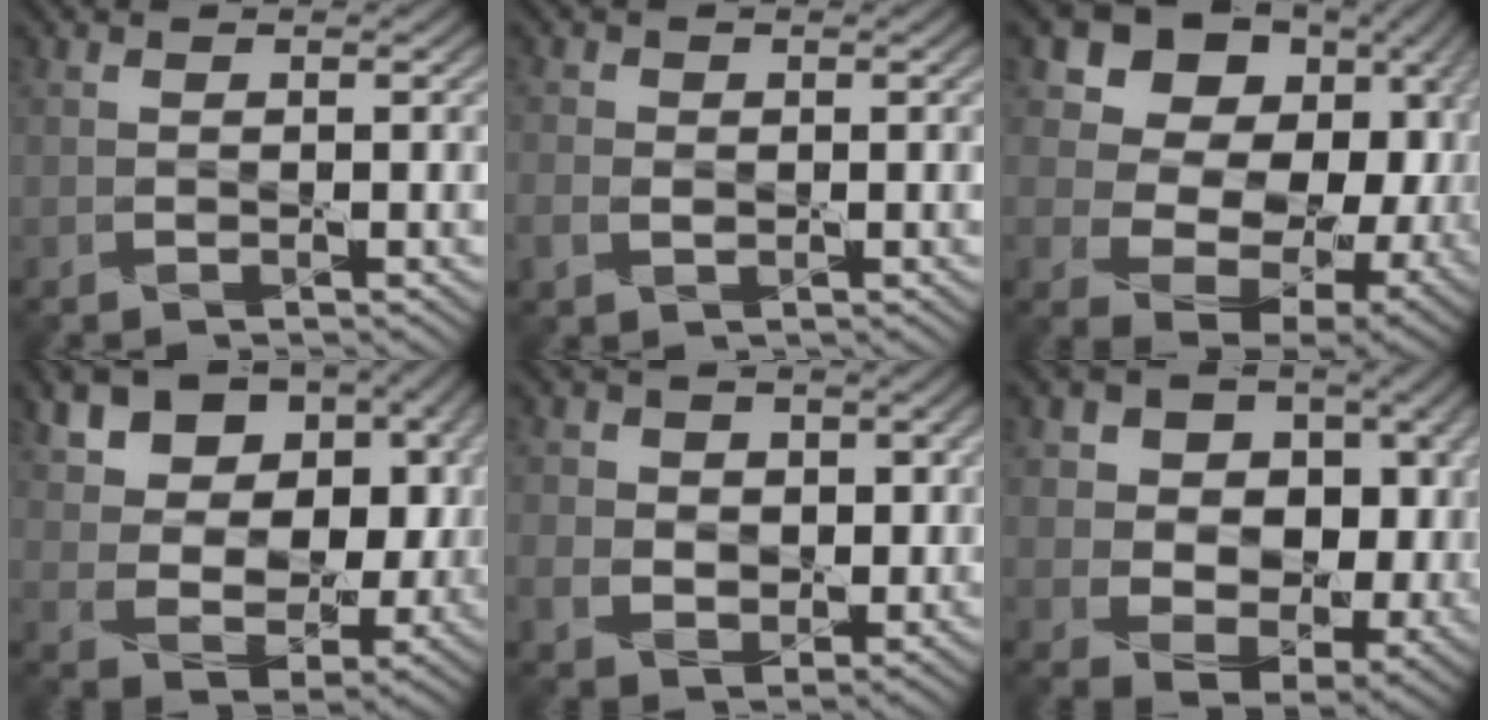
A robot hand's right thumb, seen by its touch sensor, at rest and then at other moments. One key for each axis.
{"total": 2.4, "fx": -0.3, "fy": 1.9, "fz": 1.4, "tx": -0.039, "ty": -0.003, "tz": -0.010}
{"total": 16.5, "fx": 4.2, "fy": 12.0, "fz": 10.5, "tx": -0.190, "ty": -0.007, "tz": 0.102}
{"total": 14.6, "fx": 4.8, "fy": 10.0, "fz": 9.5, "tx": -0.180, "ty": 0.008, "tz": 0.089}
{"total": 6.2, "fx": 0.8, "fy": 5.4, "fz": 2.8, "tx": -0.071, "ty": 0.000, "tz": 0.008}
{"total": 13.0, "fx": 2.5, "fy": 9.7, "fz": 8.2, "tx": -0.151, "ty": -0.007, "tz": 0.046}